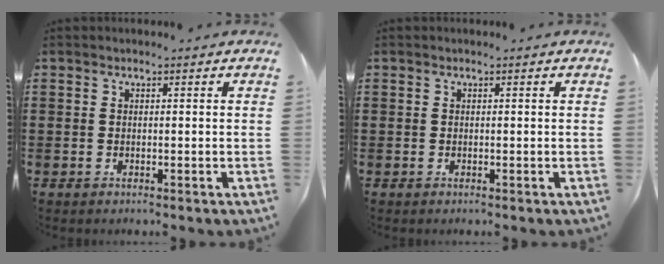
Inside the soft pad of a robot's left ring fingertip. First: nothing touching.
{"total": 0.0}